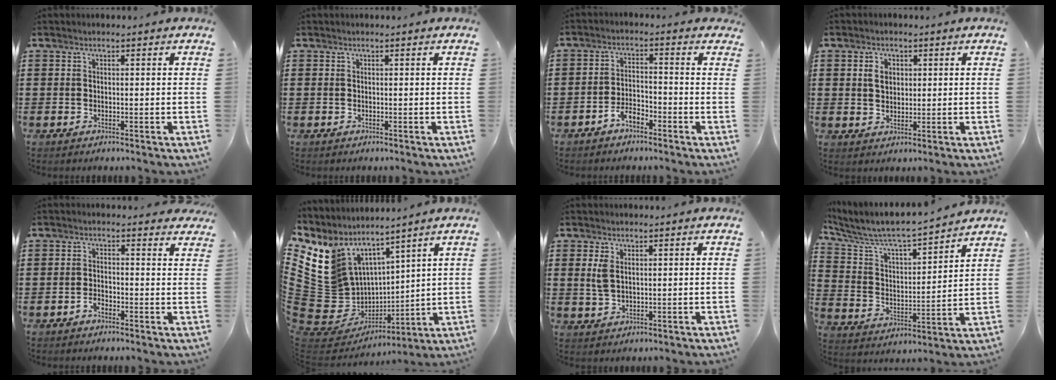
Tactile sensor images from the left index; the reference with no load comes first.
{"total": 0.0}
{"total": 3.1, "force": [-2.3, 1.4, 1.4], "torque": [-0.028, 0.009, -0.046]}
{"total": 2.9, "force": [0.9, 2.1, 1.7], "torque": [-0.041, 0.008, 0.016]}
{"total": 1.6, "force": [-0.5, 1.1, 1.0], "torque": [-0.021, 0.005, -0.010]}
{"total": 10.0, "force": [4.4, 8.5, 2.7], "torque": [-0.120, -0.055, 0.091]}
{"total": 2.8, "force": [0.8, 1.5, 2.2], "torque": [-0.058, 0.004, 0.012]}
{"total": 5.8, "force": [5.3, 0.7, 2.1], "torque": [-0.068, -0.045, 0.083]}